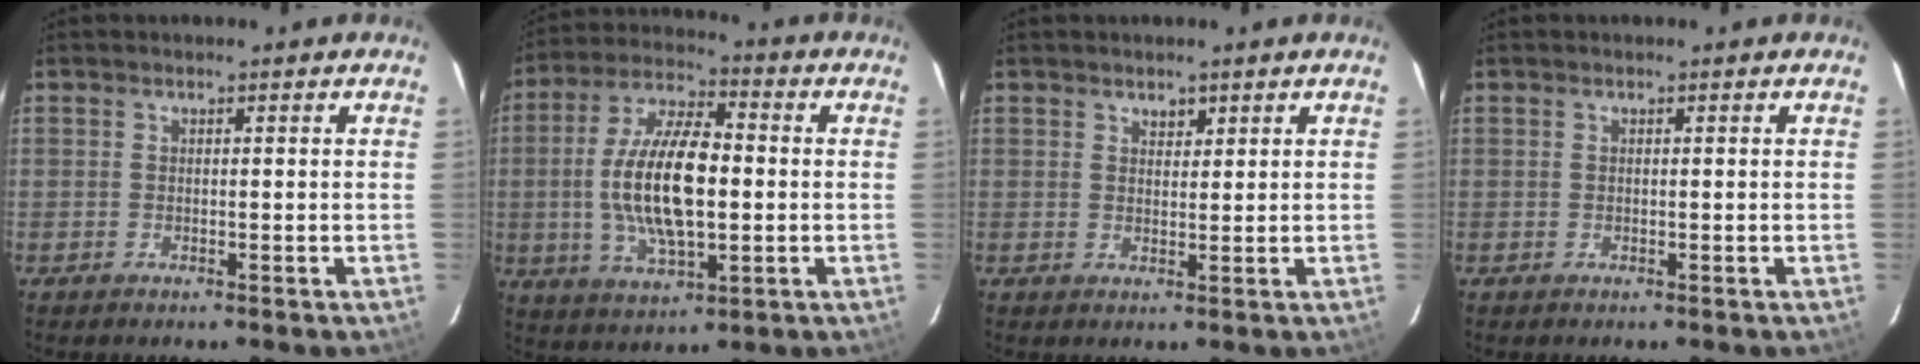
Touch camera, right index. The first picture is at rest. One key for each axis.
{"total": 16.4, "fx": -0.9, "fy": 6.6, "fz": 15.0, "tx": -0.296, "ty": 0.006, "tz": -0.014}
{"total": 1.8, "fx": 1.2, "fy": 1.2, "fz": 0.6, "tx": -0.005, "ty": 0.002, "tz": 0.021}
{"total": 0.0}